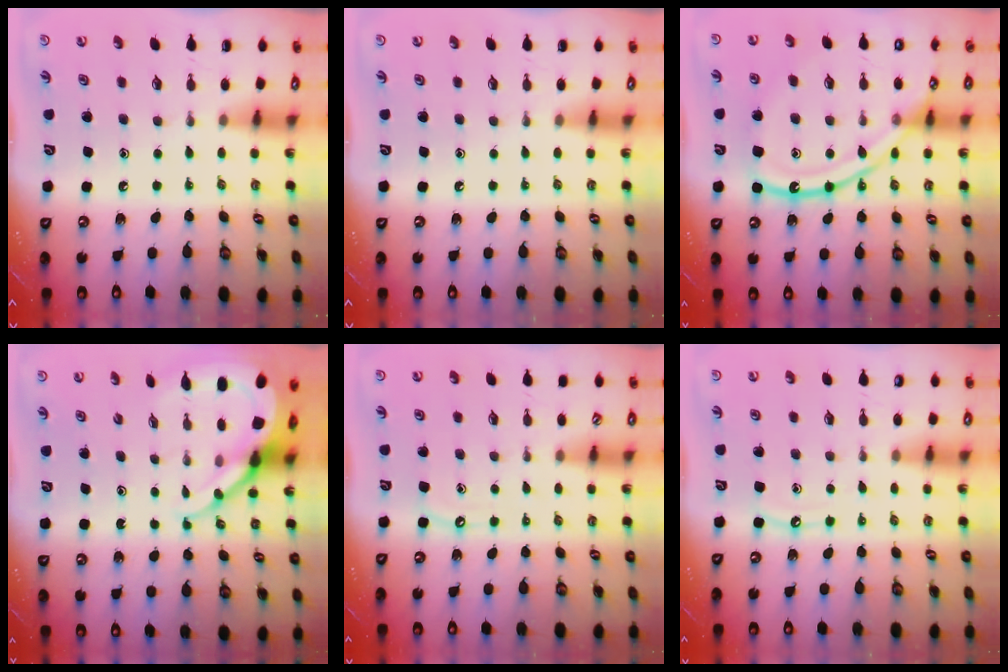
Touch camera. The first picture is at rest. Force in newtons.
{"total": 0.0}
{"total": 17.4, "press": 17.4, "slide": 1.5}
{"total": 9.4, "press": 9.3, "slide": 0.9}
{"total": 3.6, "press": 3.6, "slide": 0.2}
{"total": 7.3, "press": 7.2, "slide": 0.7}